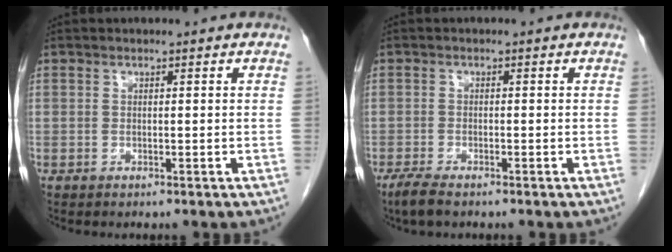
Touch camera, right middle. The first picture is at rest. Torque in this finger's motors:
{"motor_torque": [0.01, -0.01, 0.00, 0.00]}